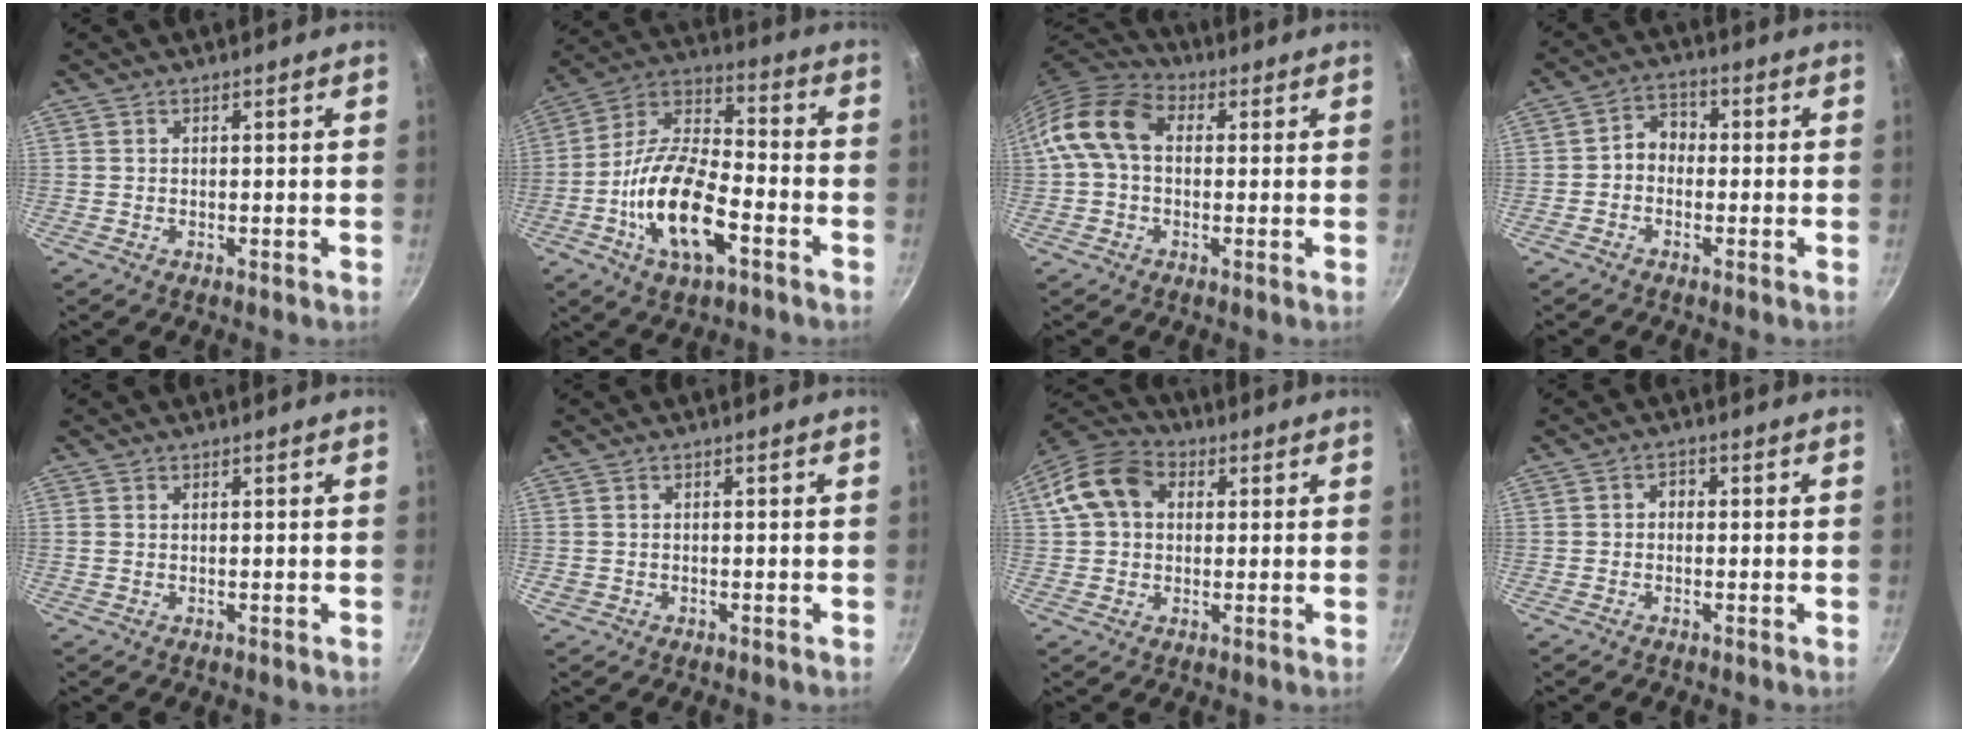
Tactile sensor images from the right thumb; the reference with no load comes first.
{"total": 18.1, "force": [-6.4, 8.3, 14.8], "torque": [-0.268, 0.037, -0.131]}
{"total": 10.9, "force": [1.2, 7.7, 7.6], "torque": [-0.126, 0.027, 0.001]}
{"total": 4.3, "force": [-0.9, 3.5, 2.4], "torque": [-0.023, 0.022, -0.030]}
{"total": 0.5, "force": [0.1, 0.4, 0.4], "torque": [-0.007, 0.001, 0.001]}
{"total": 0.8, "force": [-0.3, 0.6, 0.4], "torque": [-0.011, 0.003, -0.001]}
{"total": 11.3, "force": [2.4, 8.6, 6.9], "torque": [-0.107, 0.024, 0.024]}
{"total": 1.7, "force": [-0.4, 1.4, 1.0], "torque": [-0.014, 0.011, -0.010]}